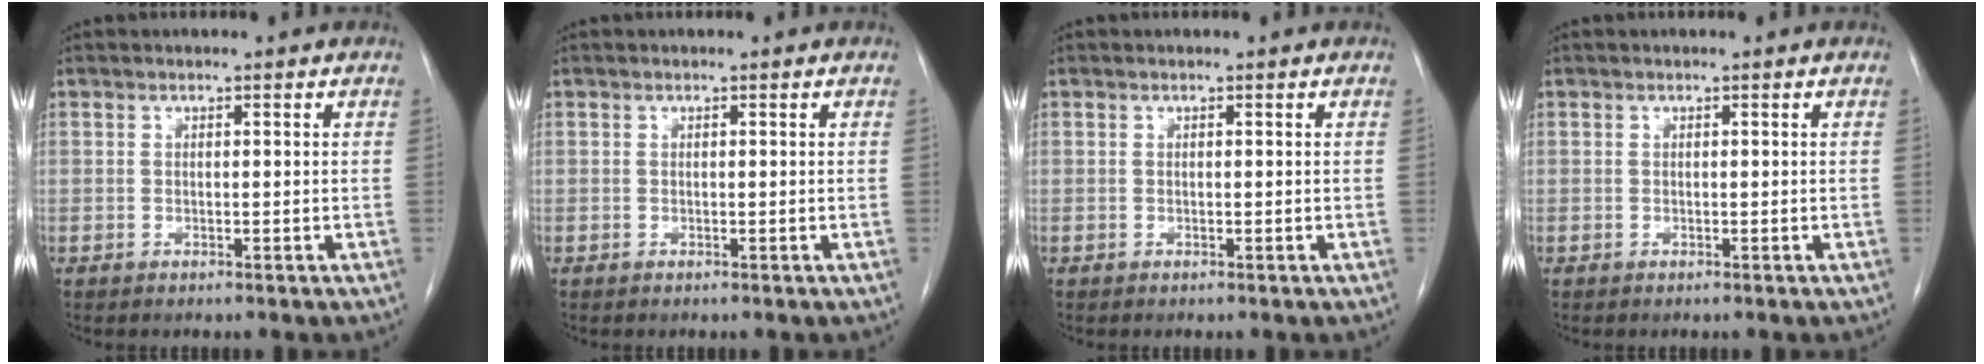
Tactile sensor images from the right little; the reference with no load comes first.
{"total": 0.0}
{"total": 0.0}
{"total": 0.0}